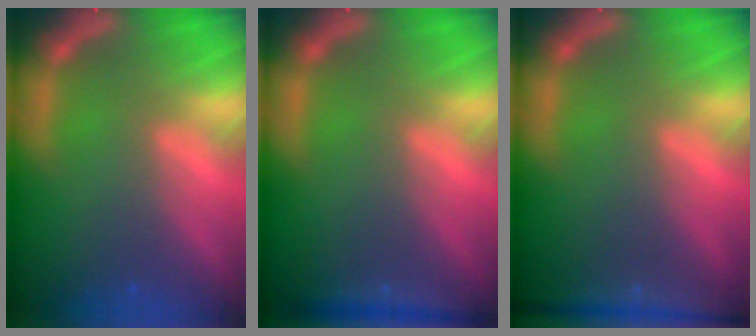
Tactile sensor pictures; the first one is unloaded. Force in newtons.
{"total": 2.4}
{"total": 5.5}